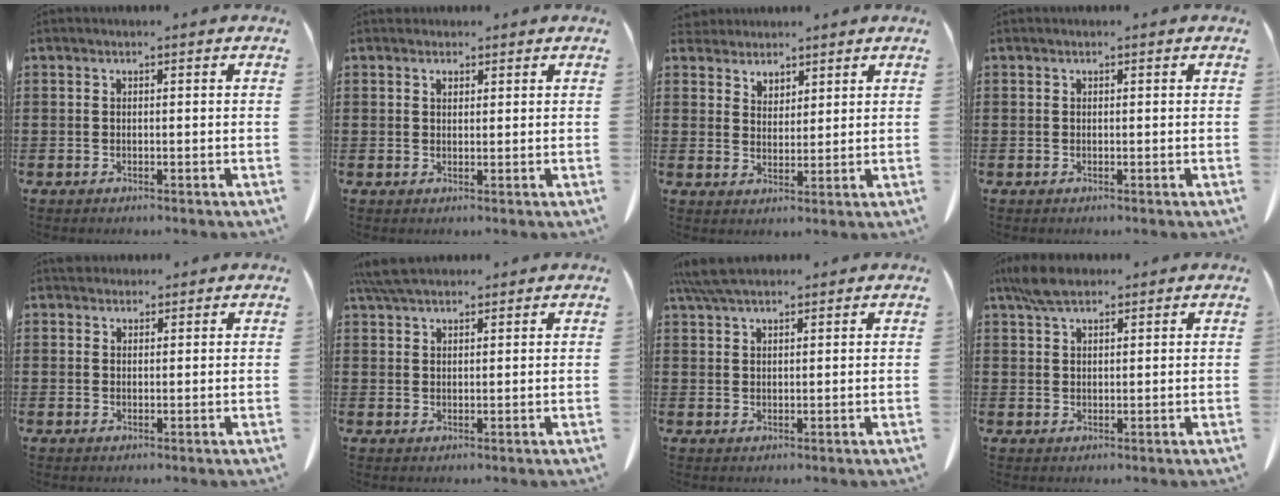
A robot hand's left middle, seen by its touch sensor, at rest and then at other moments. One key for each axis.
{"total": 1.2, "fx": 1.0, "fy": 0.6, "fz": 0.2, "tx": 0.002, "ty": -0.003, "tz": 0.020}
{"total": 3.6, "fx": 3.2, "fy": 1.7, "fz": -0.2, "tx": -0.008, "ty": -0.002, "tz": 0.061}
{"total": 0.0}
{"total": 1.9, "fx": 1.7, "fy": 0.9, "fz": 0.1, "tx": 0.001, "ty": 0.001, "tz": 0.032}
{"total": 4.7, "fx": 4.0, "fy": 1.1, "fz": 2.2, "tx": -0.053, "ty": -0.003, "tz": 0.077}
{"total": 5.1, "fx": 4.1, "fy": 1.1, "fz": 2.7, "tx": -0.064, "ty": -0.002, "tz": 0.078}
{"total": 4.5, "fx": 3.5, "fy": 1.7, "fz": 2.3, "tx": -0.055, "ty": 0.001, "tz": 0.066}